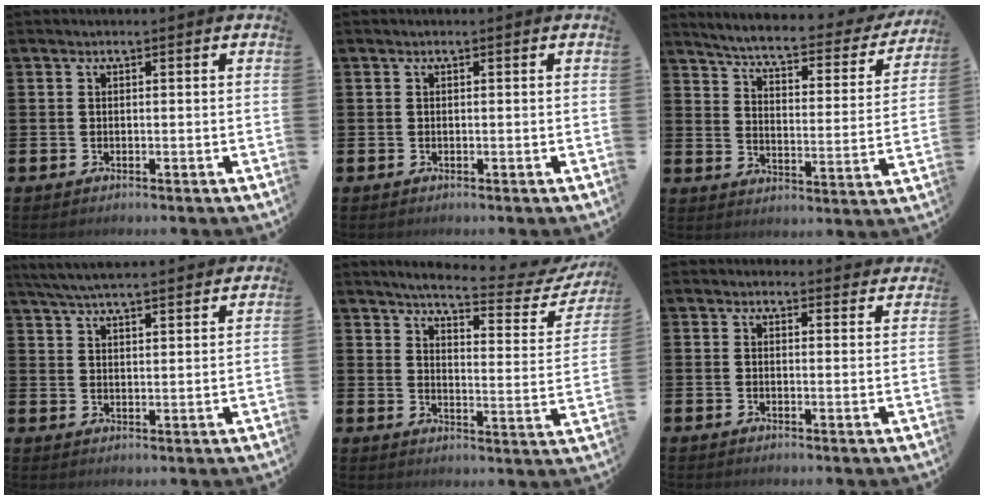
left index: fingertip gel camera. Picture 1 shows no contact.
{"total": 0.0}
{"total": 5.1, "force": [4.6, 0.8, 2.1], "torque": [-0.060, -0.039, 0.069]}
{"total": 5.4, "force": [5.3, 0.2, 1.2], "torque": [-0.045, -0.020, 0.096]}
{"total": 5.9, "force": [5.4, 0.2, 2.3], "torque": [-0.058, -0.045, 0.084]}
{"total": 1.9, "force": [1.8, 0.6, -0.1], "torque": [0.005, -0.006, 0.032]}